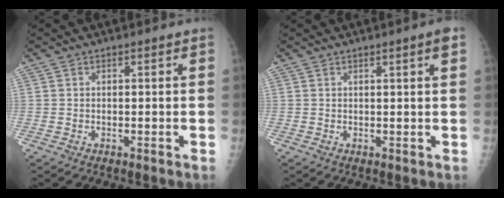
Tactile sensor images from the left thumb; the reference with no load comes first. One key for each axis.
{"total": 2.2, "fx": 1.1, "fy": -0.2, "fz": 1.9, "tx": -0.030, "ty": -0.003, "tz": 0.015}